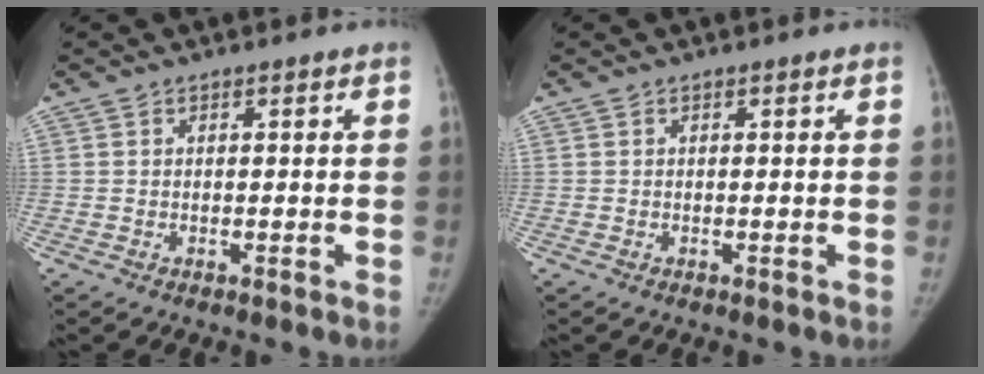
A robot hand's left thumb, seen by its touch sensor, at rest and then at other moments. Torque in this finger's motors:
{"motor_torque": [0.00, -0.01, 0.18, 0.04, 0.00]}